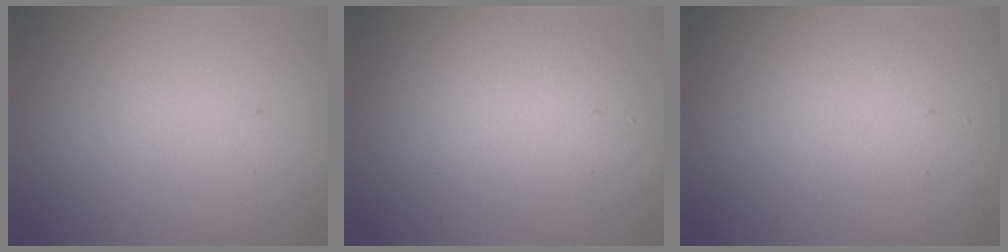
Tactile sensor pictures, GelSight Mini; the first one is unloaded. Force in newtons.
{"total": 2.0, "press": 2.0, "slide": 0.2}
{"total": 1.9, "press": 1.9, "slide": 0.1}